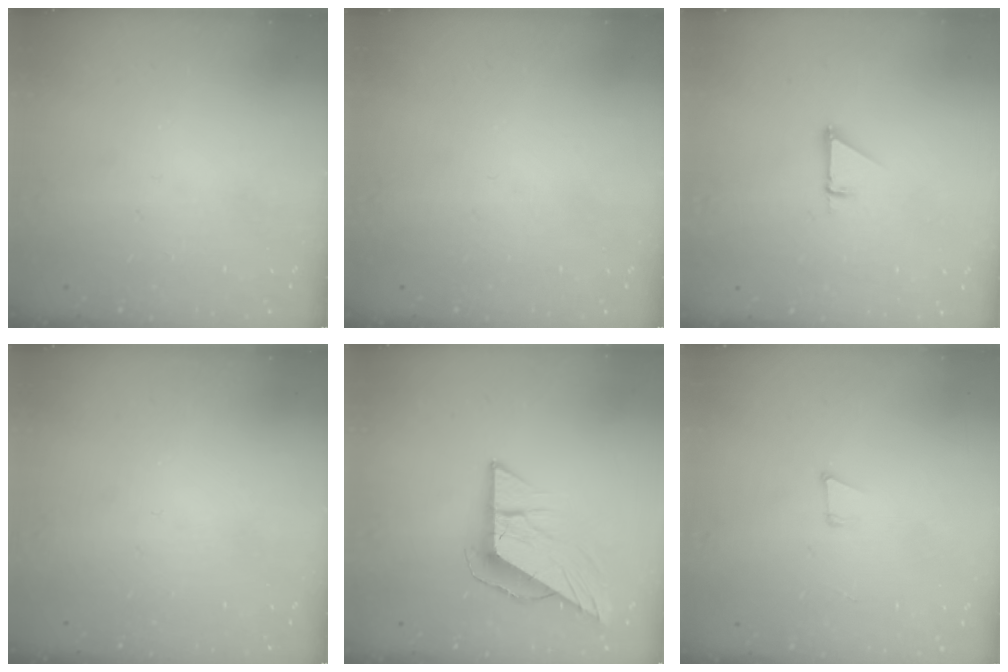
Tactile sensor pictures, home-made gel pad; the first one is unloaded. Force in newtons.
{"total": 0.0}
{"total": 1.0, "press": 1.0, "slide": 0.1}
{"total": 0.0}
{"total": 8.7, "press": 8.7, "slide": 0.3}
{"total": 4.2, "press": 3.2, "slide": 2.7}